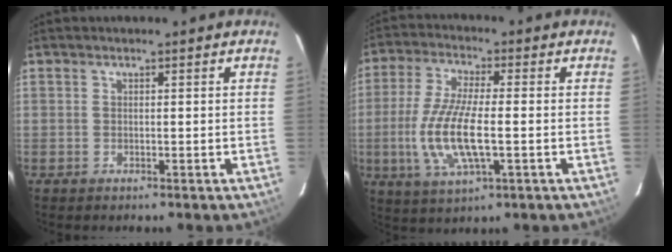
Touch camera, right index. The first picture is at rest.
{"total": 12.4, "force": [-2.3, 3.5, 11.6], "torque": [-0.244, -0.011, -0.044]}